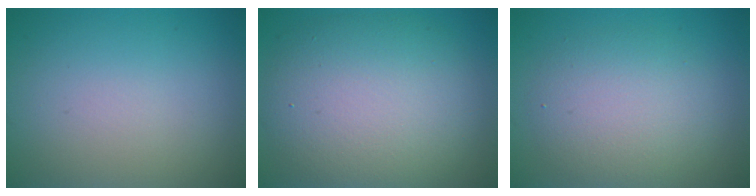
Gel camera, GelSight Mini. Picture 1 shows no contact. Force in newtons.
{"total": 9.9, "press": 9.8, "slide": 0.8}
{"total": 4.7, "press": 4.7, "slide": 0.3}